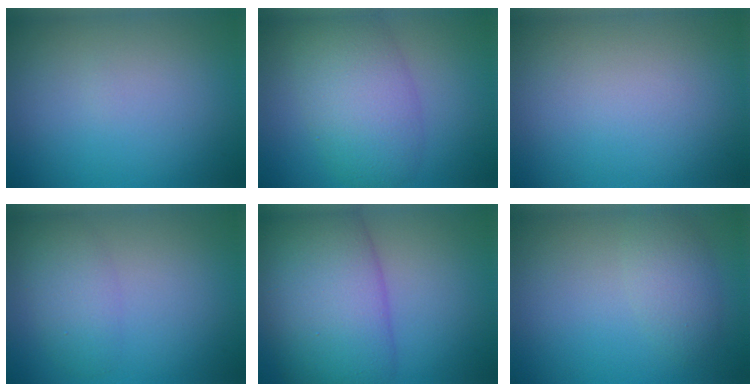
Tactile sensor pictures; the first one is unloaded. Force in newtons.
{"total": 6.7, "press": 6.6, "slide": 0.4}
{"total": 0.0}
{"total": 2.8, "press": 2.8, "slide": 0.0}
{"total": 12.6, "press": 12.6, "slide": 0.4}
{"total": 2.6, "press": 2.6, "slide": 0.1}